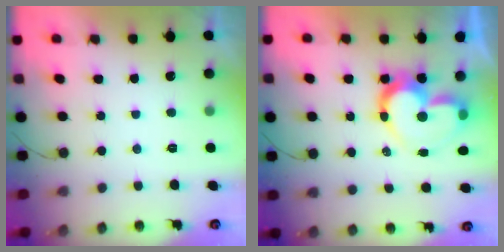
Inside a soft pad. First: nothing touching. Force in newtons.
{"total": 14.6, "press": 14.6, "slide": 1.3}